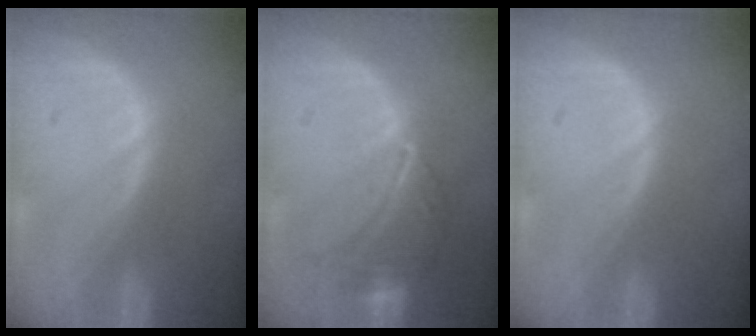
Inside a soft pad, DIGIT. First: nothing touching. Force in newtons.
{"total": 7.7, "press": 7.1, "slide": 3.0}
{"total": 0.0}